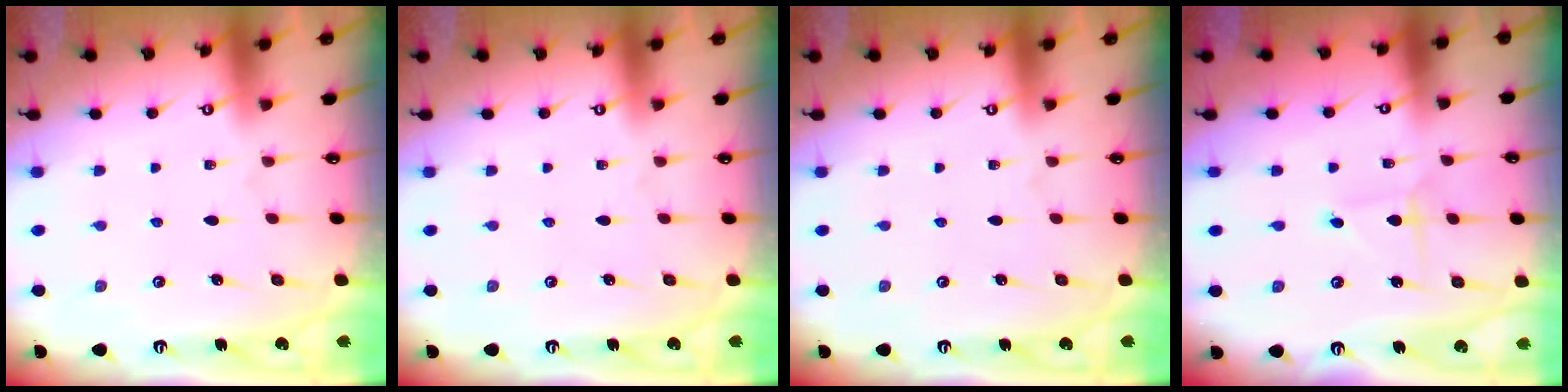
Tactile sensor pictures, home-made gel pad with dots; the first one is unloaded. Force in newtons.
{"total": 0.0}
{"total": 0.0}
{"total": 2.2, "press": 2.1, "slide": 0.3}